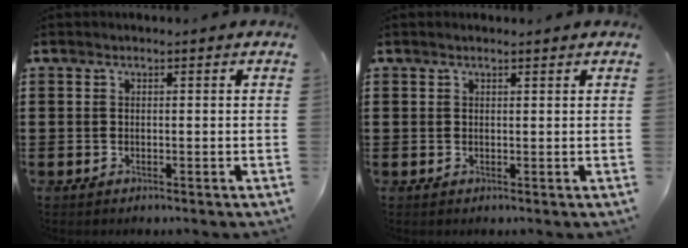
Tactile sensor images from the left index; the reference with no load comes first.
{"total": 0.6, "force": [0.5, 0.1, 0.3], "torque": [-0.006, -0.001, 0.010]}